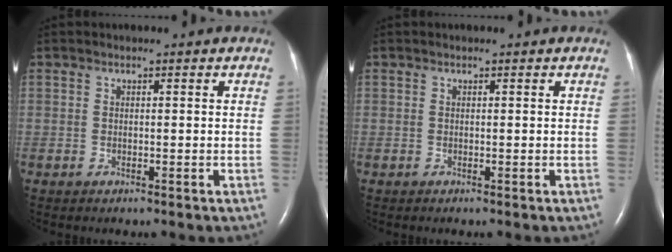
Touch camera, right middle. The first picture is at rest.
{"total": 0.0}